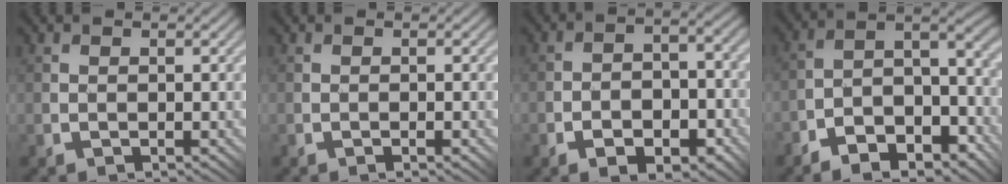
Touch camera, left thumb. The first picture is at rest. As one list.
[{"total": 1.1, "force": [-0.5, 0.3, 1.0], "torque": [-0.010, 0.003, -0.005]}, {"total": 6.7, "force": [-3.3, 3.5, 4.7], "torque": [-0.076, -0.008, -0.051]}, {"total": 9.7, "force": [-6.2, 4.2, 6.2], "torque": [-0.101, -0.006, -0.111]}]